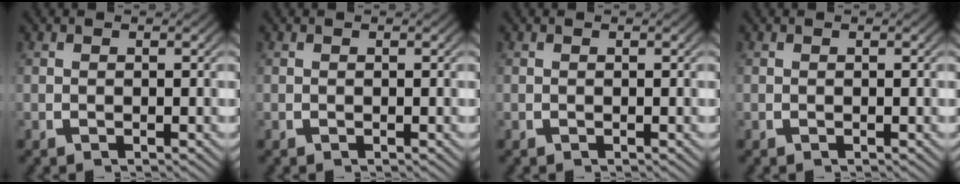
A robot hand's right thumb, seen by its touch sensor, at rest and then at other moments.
{"total": 0.0}
{"total": 0.0}
{"total": 0.0}